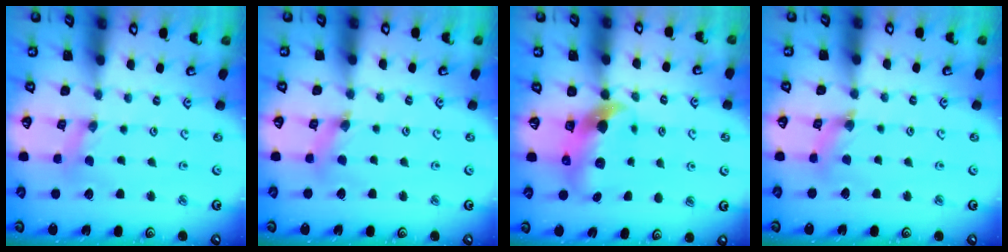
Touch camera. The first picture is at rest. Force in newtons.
{"total": 2.3, "press": 2.3, "slide": 0.4}
{"total": 7.9, "press": 7.8, "slide": 1.0}
{"total": 3.3, "press": 3.3, "slide": 0.3}